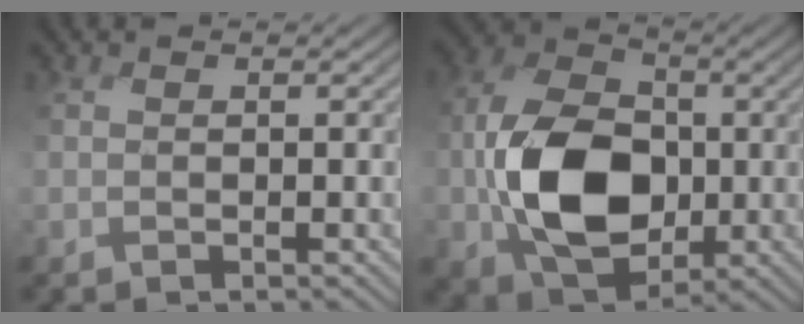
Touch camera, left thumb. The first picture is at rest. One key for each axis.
{"total": 11.8, "fx": -2.1, "fy": 8.3, "fz": 8.2, "tx": -0.169, "ty": -0.005, "tz": -0.051}